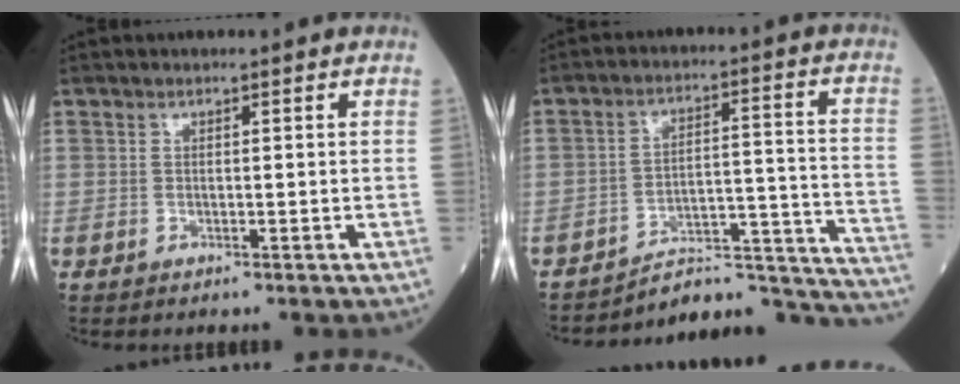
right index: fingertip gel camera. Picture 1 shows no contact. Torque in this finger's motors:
{"motor_torque": [-0.57, -0.70, -0.02, -0.01]}